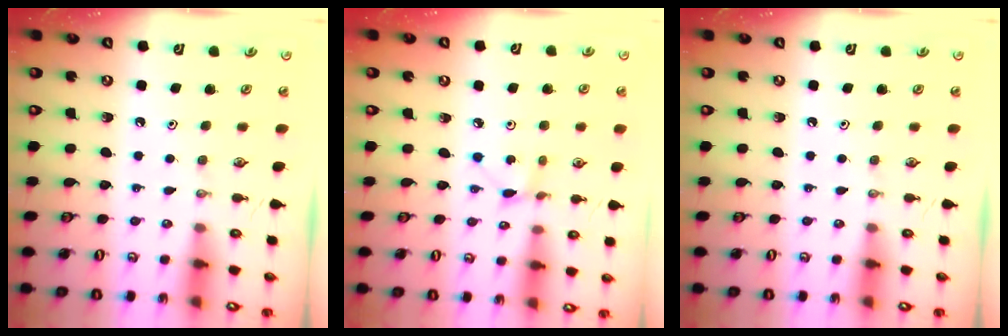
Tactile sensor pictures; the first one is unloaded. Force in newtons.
{"total": 2.2, "press": 2.1, "slide": 0.3}
{"total": 0.0}